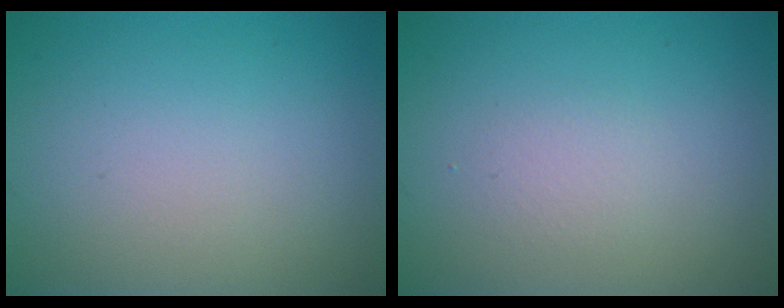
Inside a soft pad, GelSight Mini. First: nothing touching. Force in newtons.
{"total": 1.1, "press": 1.1, "slide": 0.1}